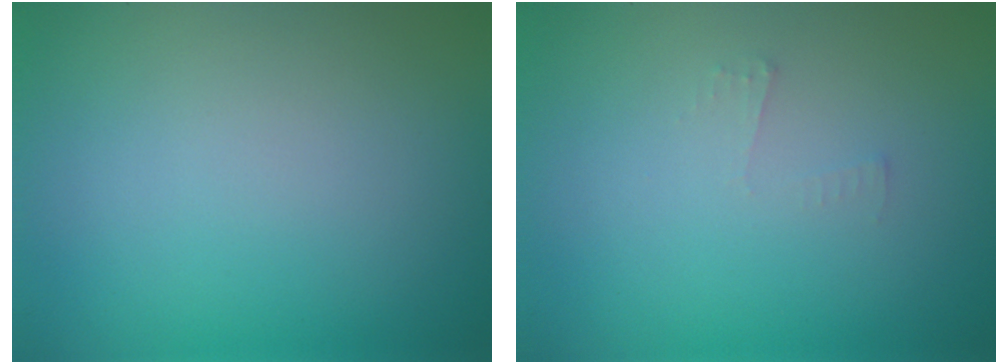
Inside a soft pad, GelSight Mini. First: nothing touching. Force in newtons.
{"total": 0.7, "press": 0.7, "slide": 0.1}